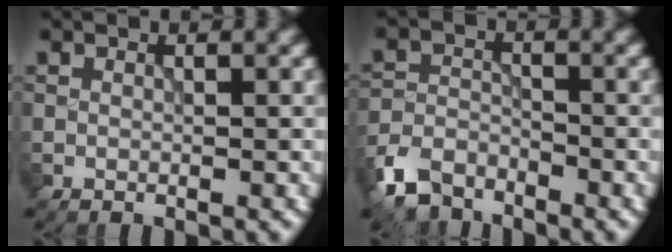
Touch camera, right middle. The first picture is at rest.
{"total": 5.1, "force": [-3.9, 2.5, 2.0], "torque": [-0.044, -0.007, -0.084]}